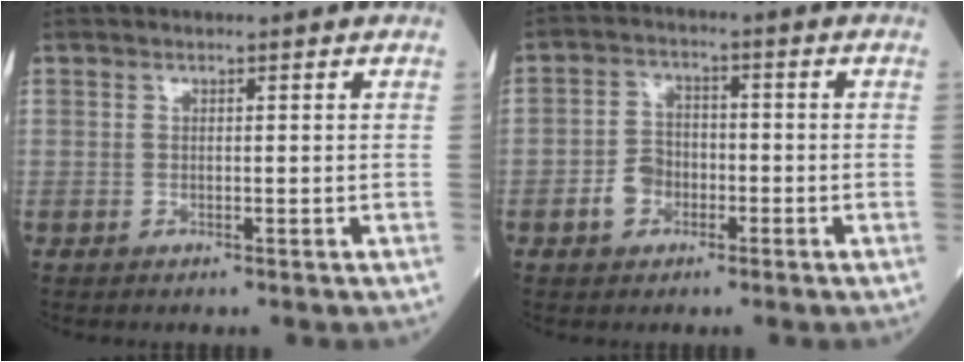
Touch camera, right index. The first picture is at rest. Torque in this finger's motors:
{"motor_torque": [0.43, -0.31, 0.14, 0.05]}